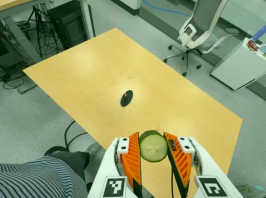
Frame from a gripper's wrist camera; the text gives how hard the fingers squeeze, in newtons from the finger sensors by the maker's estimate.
{"total": 10.0, "left": 10.7, "right": 9.3}